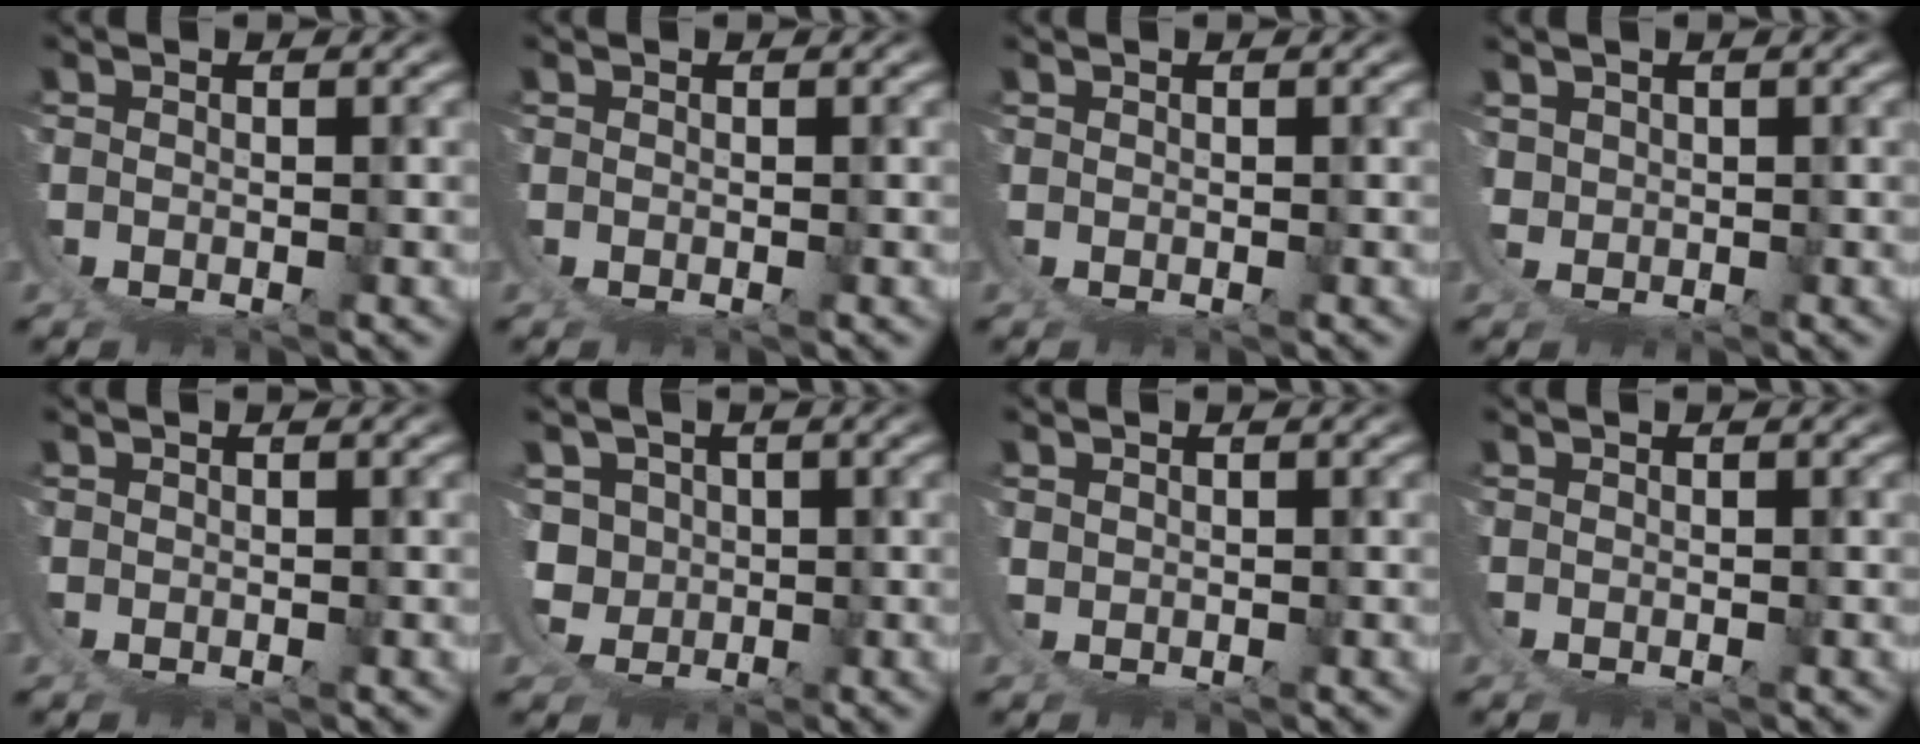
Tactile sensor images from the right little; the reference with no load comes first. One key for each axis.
{"total": 0.0}
{"total": 0.0}
{"total": 1.9, "fx": 1.4, "fy": -0.1, "fz": -1.2, "tx": 0.012, "ty": -0.007, "tz": 0.027}
{"total": 0.7, "fx": 0.3, "fy": 0.0, "fz": -0.6, "tx": 0.011, "ty": 0.003, "tz": 0.002}
{"total": 9.3, "fx": 0.9, "fy": 9.1, "fz": 1.6, "tx": -0.081, "ty": -0.040, "tz": 0.013}
{"total": 1.4, "fx": 1.1, "fy": -0.3, "fz": -0.8, "tx": 0.012, "ty": 0.005, "tz": 0.016}
{"total": 0.0}